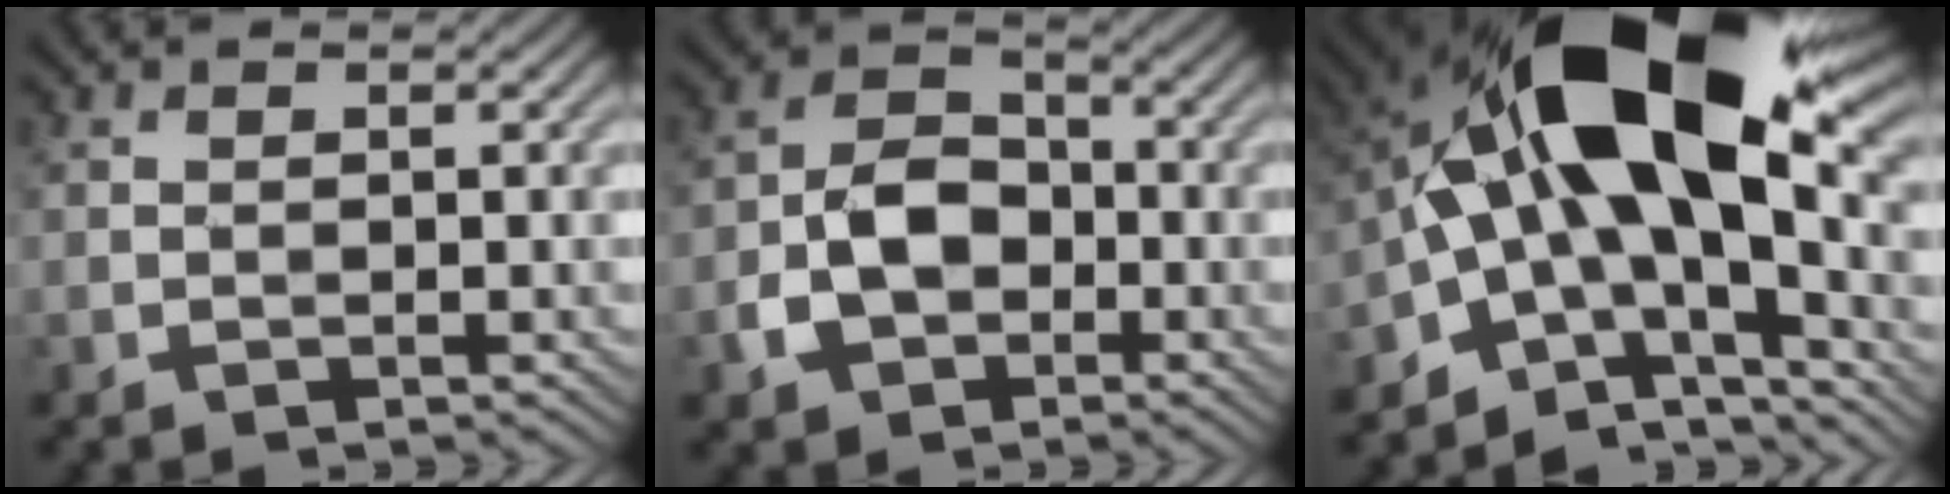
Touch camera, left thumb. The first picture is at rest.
{"total": 6.4, "force": [-2.2, 4.7, 3.7], "torque": [-0.072, 0.000, -0.046]}
{"total": 18.7, "force": [1.4, 9.3, 16.2], "torque": [-0.269, 0.013, 0.018]}